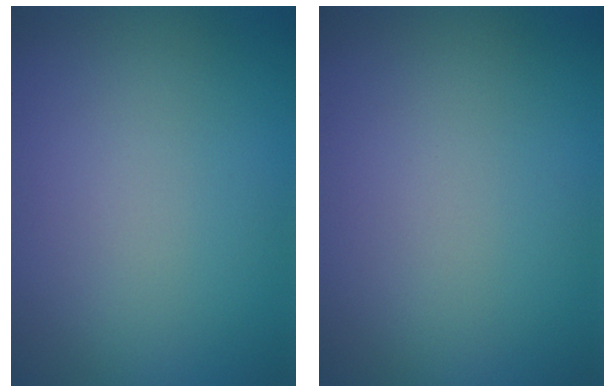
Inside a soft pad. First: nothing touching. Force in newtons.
{"total": 0.0}